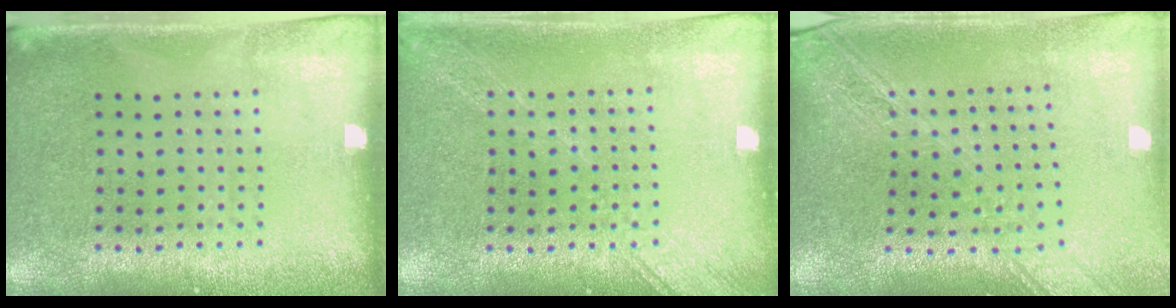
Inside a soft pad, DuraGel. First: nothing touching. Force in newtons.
{"total": 2.6, "press": 2.6, "slide": 0.3}
{"total": 2.1, "press": 1.8, "slide": 1.1}